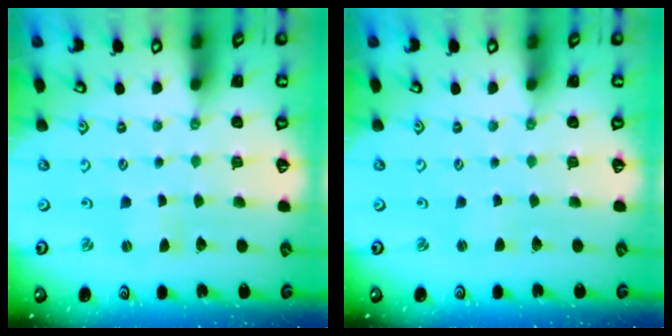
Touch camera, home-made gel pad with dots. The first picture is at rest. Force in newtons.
{"total": 1.6, "press": 1.6, "slide": 0.3}